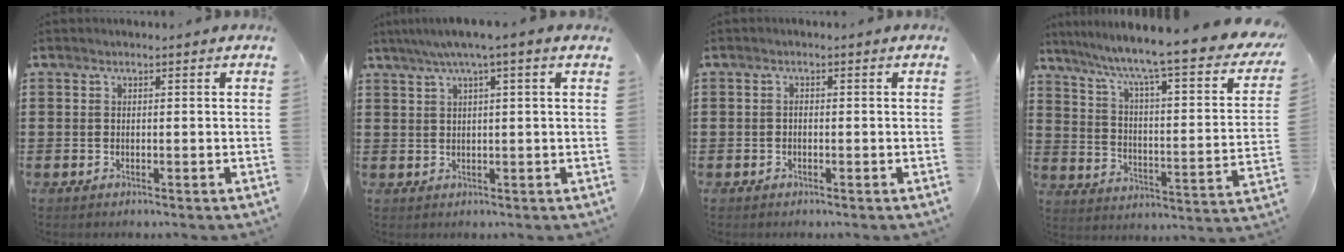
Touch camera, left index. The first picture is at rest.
{"total": 3.4, "force": [1.6, -0.3, 3.0], "torque": [-0.059, 0.001, 0.026]}
{"total": 0.7, "force": [-0.5, 0.4, 0.3], "torque": [-0.009, -0.003, -0.009]}
{"total": 7.5, "force": [5.6, -0.4, 4.9], "torque": [-0.119, -0.051, 0.080]}